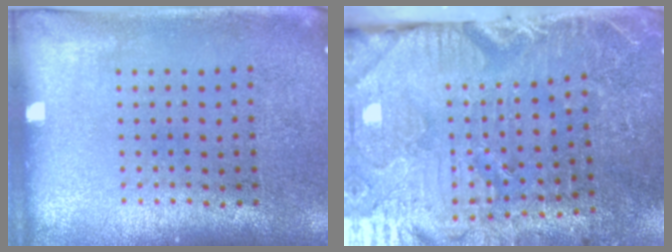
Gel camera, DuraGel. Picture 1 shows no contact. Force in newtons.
{"total": 4.1, "press": 4.1, "slide": 0.8}